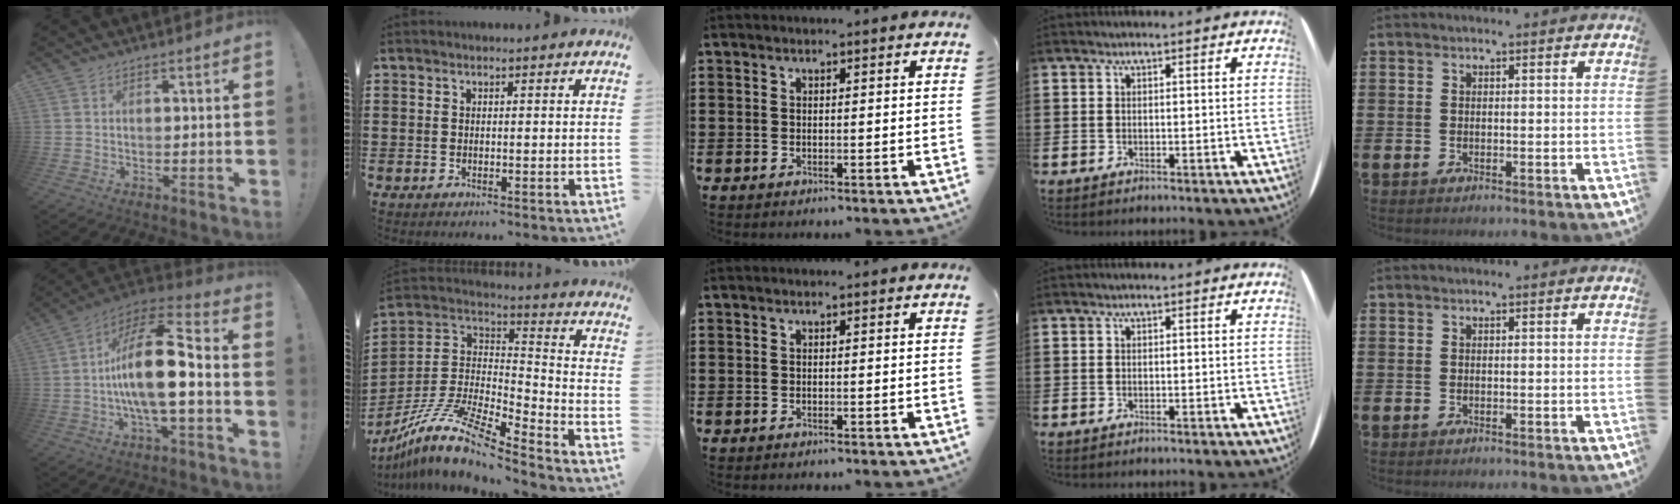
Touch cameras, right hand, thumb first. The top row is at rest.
{"thumb": {"total": 20.0, "force": [-1.9, 6.5, 18.8], "torque": [-0.338, 0.014, -0.036]}, "index": {"total": 12.6, "force": [-10.0, 2.0, 7.4], "torque": [-0.157, 0.014, -0.200]}}